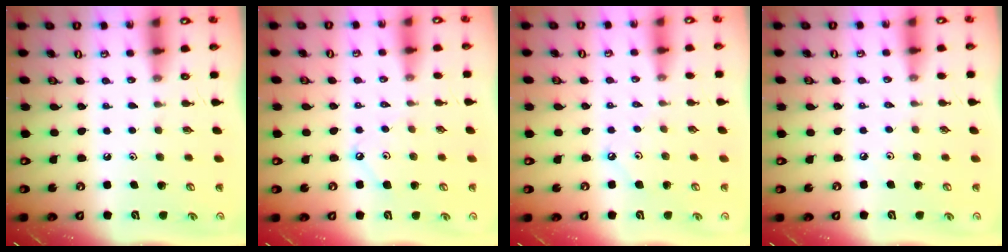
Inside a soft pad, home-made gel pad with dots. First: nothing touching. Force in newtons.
{"total": 3.8, "press": 3.7, "slide": 0.6}
{"total": 3.0, "press": 3.0, "slide": 0.2}
{"total": 1.9, "press": 1.8, "slide": 0.4}